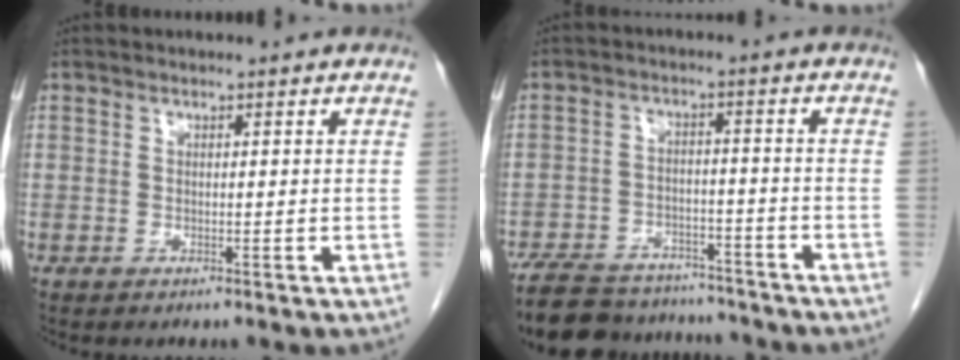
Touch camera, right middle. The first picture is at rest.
{"total": 15.7, "force": [-13.8, 5.5, 5.0], "torque": [-0.105, 0.006, -0.200]}